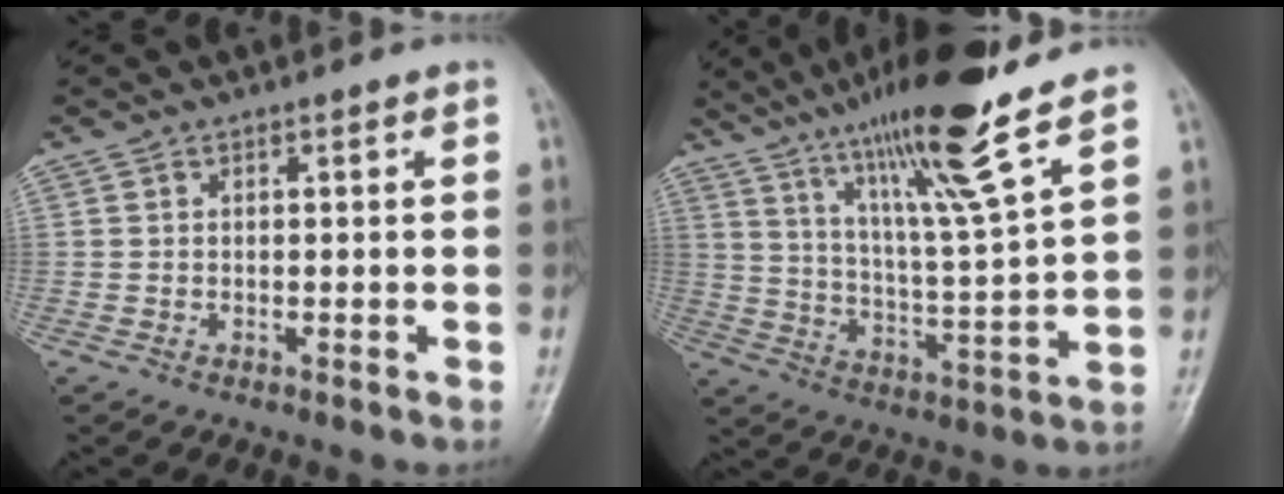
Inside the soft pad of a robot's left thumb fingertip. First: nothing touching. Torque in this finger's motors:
{"motor_torque": [1.49, -0.26, 1.46, -1.31, 0.49]}